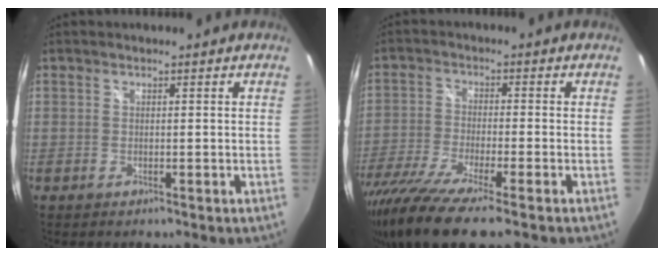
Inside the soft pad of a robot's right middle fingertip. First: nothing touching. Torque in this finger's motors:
{"motor_torque": [1.21, -0.93, 0.66, 0.21]}